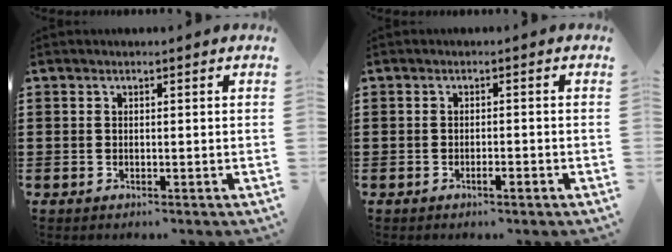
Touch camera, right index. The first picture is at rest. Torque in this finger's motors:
{"motor_torque": [0.32, -0.20, 0.00, 0.00]}